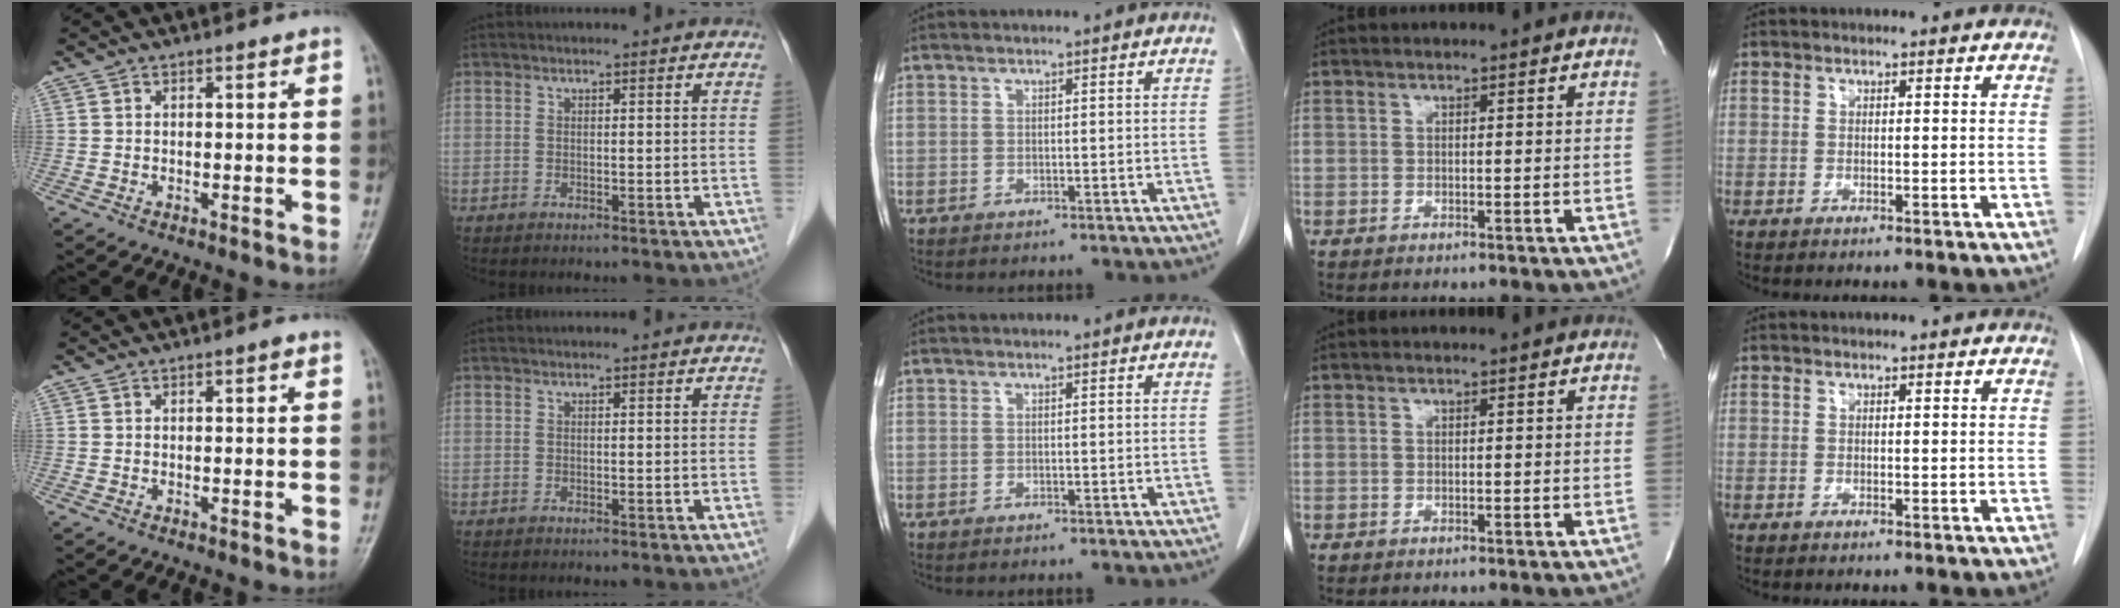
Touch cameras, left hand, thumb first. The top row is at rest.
{"thumb": {"total": 0.7, "force": [0.3, 0.2, 0.6], "torque": [-0.009, 0.001, 0.001]}, "index": {"total": 0.5, "force": [0.5, 0.1, 0.1], "torque": [-0.002, 0.008, 0.007]}}